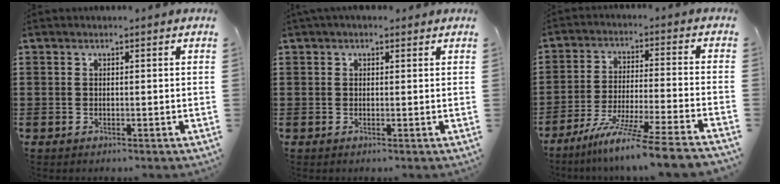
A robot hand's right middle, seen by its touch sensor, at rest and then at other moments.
{"total": 0.9, "force": [0.8, 0.3, 0.3], "torque": [-0.001, -0.001, 0.013]}
{"total": 9.9, "force": [-8.4, -1.1, 5.2], "torque": [-0.092, -0.007, -0.165]}